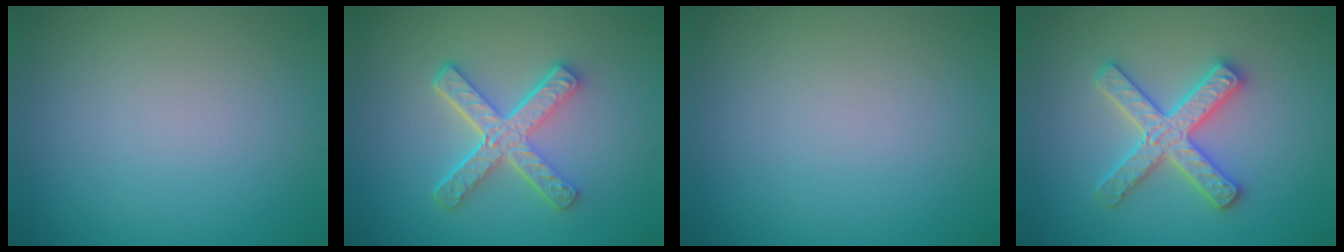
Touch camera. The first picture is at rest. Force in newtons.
{"total": 5.0, "press": 3.7, "slide": 3.3}
{"total": 0.0}
{"total": 3.7, "press": 3.6, "slide": 0.6}